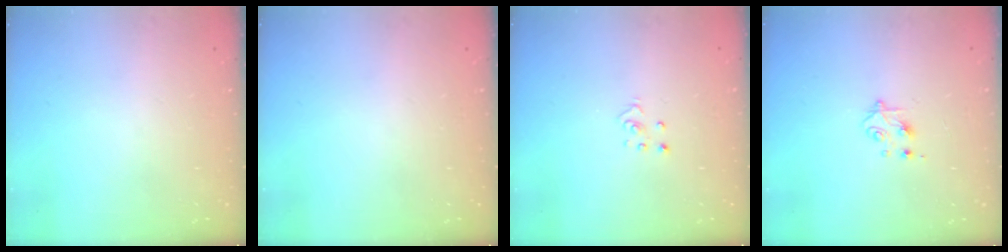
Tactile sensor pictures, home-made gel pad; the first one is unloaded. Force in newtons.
{"total": 0.0}
{"total": 2.8, "press": 2.8, "slide": 0.3}
{"total": 4.9, "press": 4.8, "slide": 0.7}